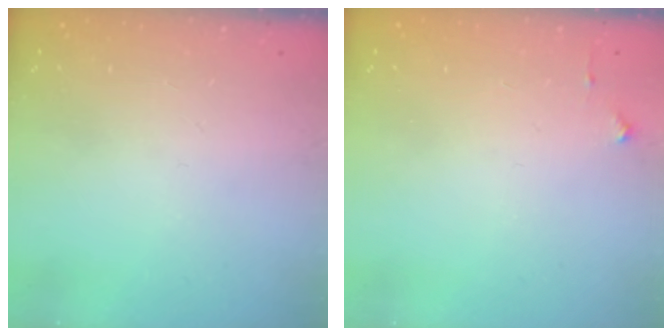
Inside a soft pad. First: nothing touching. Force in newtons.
{"total": 2.7, "press": 2.6, "slide": 0.4}